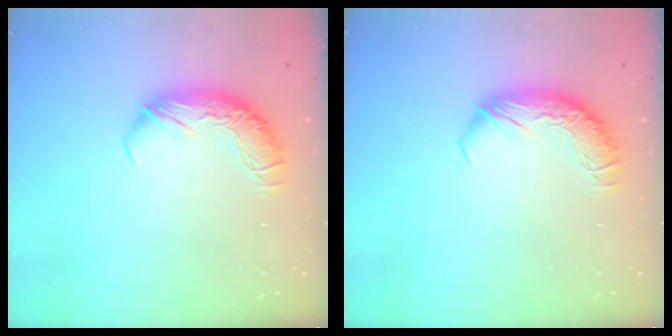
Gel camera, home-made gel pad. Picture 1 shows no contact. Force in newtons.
{"total": 0.0}